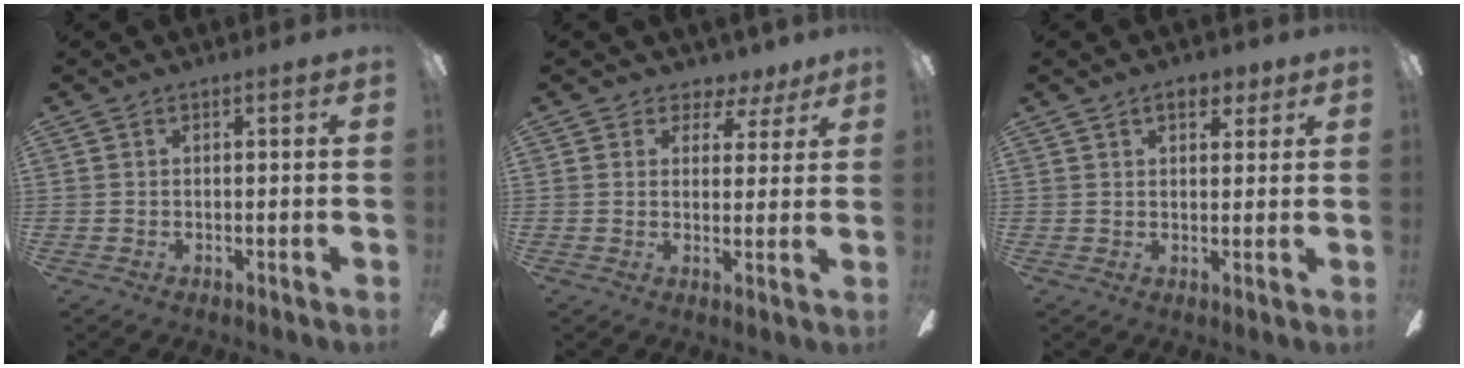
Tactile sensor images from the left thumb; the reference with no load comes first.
{"total": 4.5, "force": [3.2, 3.0, 0.8], "torque": [-0.001, -0.022, 0.053]}
{"total": 4.5, "force": [2.9, 2.2, 2.6], "torque": [-0.022, -0.009, 0.046]}